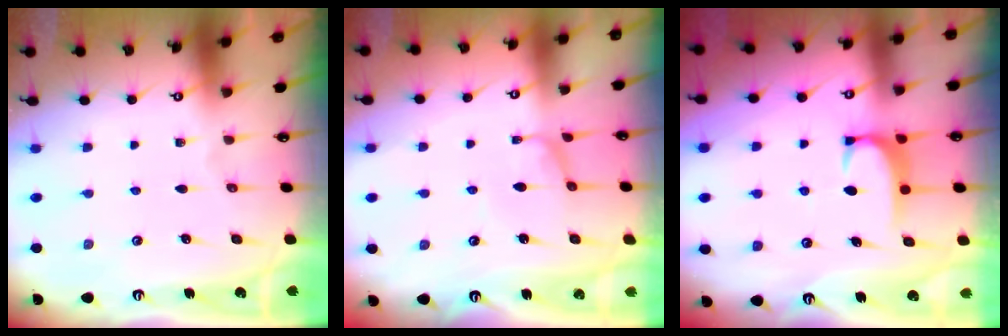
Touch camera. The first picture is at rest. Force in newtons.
{"total": 0.0}
{"total": 1.7, "press": 1.6, "slide": 0.4}